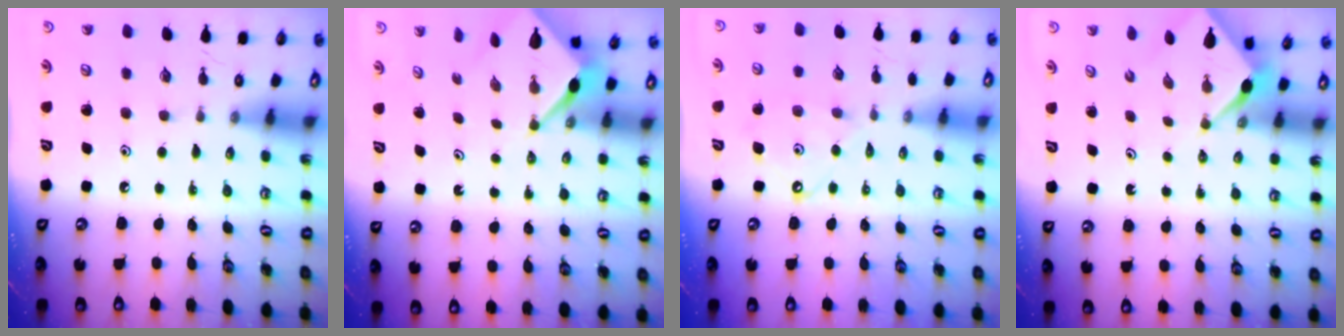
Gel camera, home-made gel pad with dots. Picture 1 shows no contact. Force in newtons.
{"total": 3.5, "press": 3.5, "slide": 0.2}
{"total": 7.4, "press": 7.4, "slide": 0.7}
{"total": 2.5, "press": 2.5, "slide": 0.3}